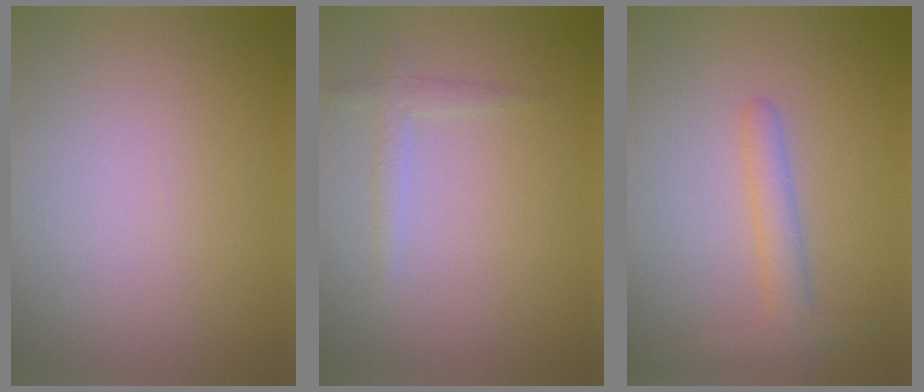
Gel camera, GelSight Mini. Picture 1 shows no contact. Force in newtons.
{"total": 1.3, "press": 1.3, "slide": 0.1}
{"total": 2.5, "press": 2.5, "slide": 0.2}